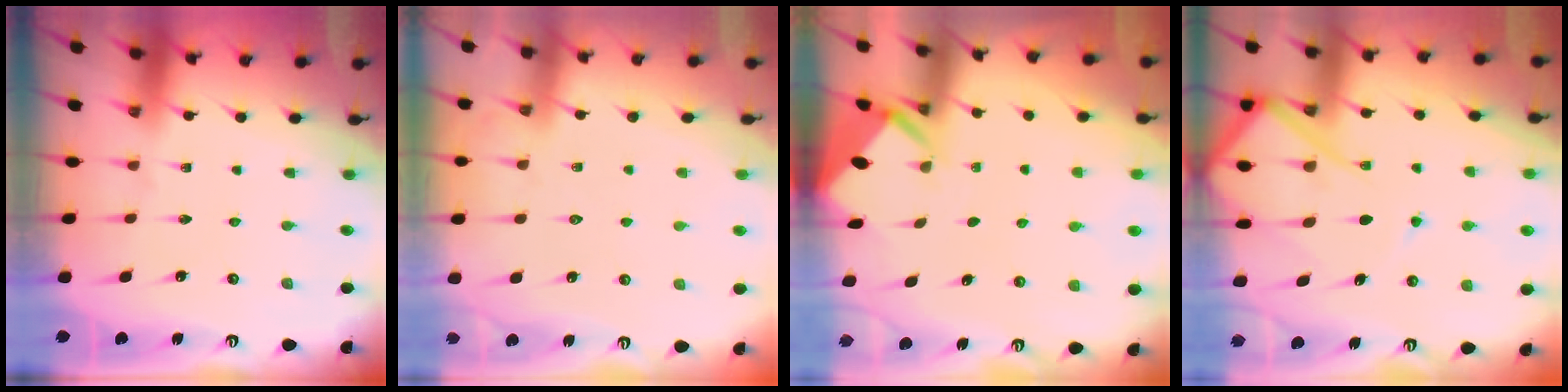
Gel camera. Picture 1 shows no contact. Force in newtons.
{"total": 3.9, "press": 3.8, "slide": 0.5}
{"total": 2.9, "press": 2.9, "slide": 0.2}
{"total": 13.0, "press": 13.0, "slide": 1.1}